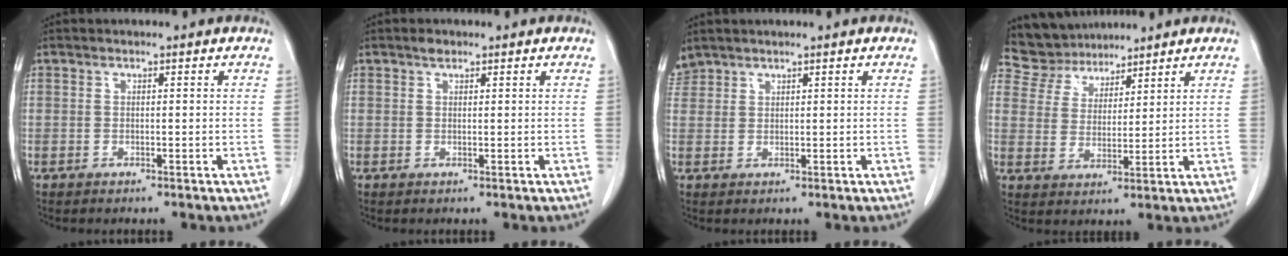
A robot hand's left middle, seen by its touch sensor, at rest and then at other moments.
{"total": 1.1, "force": [0.8, 0.5, 0.5], "torque": [-0.012, 0.004, 0.013]}
{"total": 2.4, "force": [2.3, 0.8, -0.1], "torque": [-0.005, 0.015, 0.049]}
{"total": 6.9, "force": [6.5, 2.4, -0.2], "torque": [-0.008, 0.020, 0.131]}